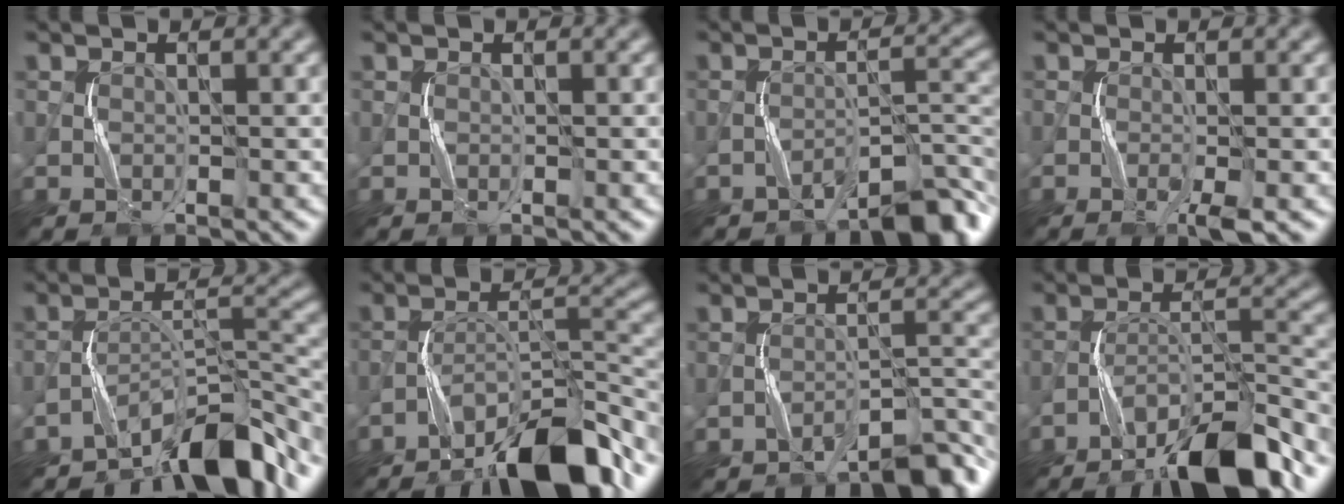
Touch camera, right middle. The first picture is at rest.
{"total": 0.0}
{"total": 5.1, "force": [-4.2, 1.2, 2.6], "torque": [-0.027, 0.017, -0.066]}
{"total": 1.7, "force": [-0.9, -0.1, 1.4], "torque": [-0.030, -0.001, -0.020]}
{"total": 7.6, "force": [-6.5, 1.6, 3.6], "torque": [-0.042, 0.012, -0.114]}
{"total": 10.5, "force": [-8.1, 2.3, 6.3], "torque": [-0.093, 0.020, -0.143]}
{"total": 4.5, "force": [-3.9, 0.9, 2.1], "torque": [-0.023, 0.016, -0.063]}
{"total": 9.4, "force": [-7.3, 1.6, 5.7], "torque": [-0.087, 0.016, -0.128]}